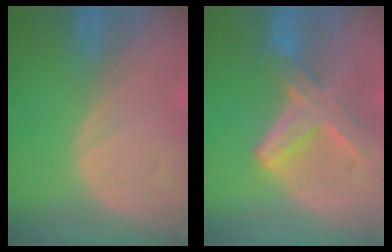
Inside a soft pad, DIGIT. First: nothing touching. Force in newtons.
{"total": 8.2, "press": 7.3, "slide": 3.9}